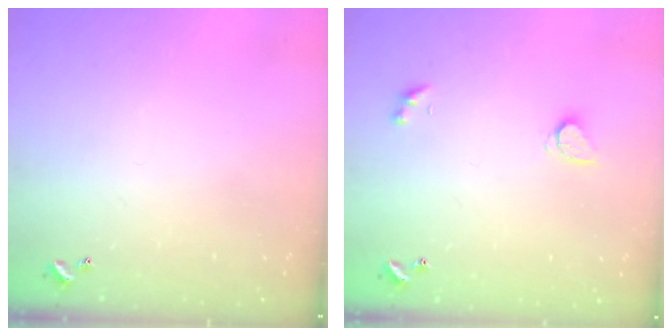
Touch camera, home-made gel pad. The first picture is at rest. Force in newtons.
{"total": 2.3, "press": 2.3, "slide": 0.3}